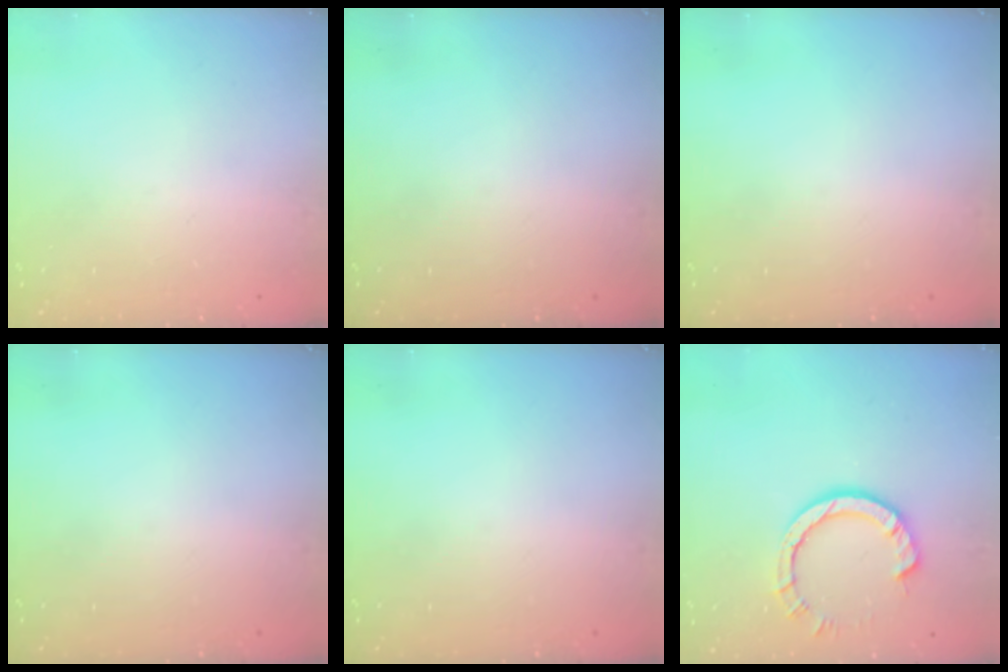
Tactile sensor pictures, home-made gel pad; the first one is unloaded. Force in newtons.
{"total": 0.0}
{"total": 0.0}
{"total": 0.0}
{"total": 0.0}
{"total": 7.7, "press": 7.7, "slide": 0.6}